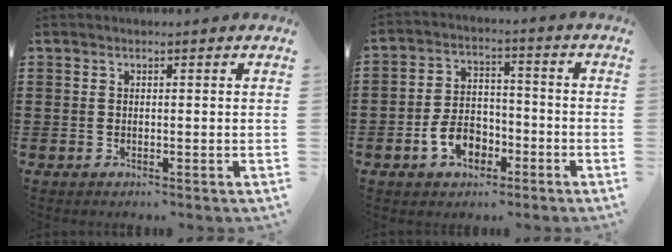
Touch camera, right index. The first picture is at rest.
{"total": 6.2, "force": [-3.0, 4.1, 3.6], "torque": [-0.084, 0.004, -0.059]}